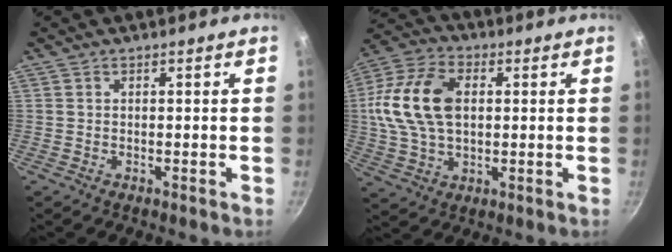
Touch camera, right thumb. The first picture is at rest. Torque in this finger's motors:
{"motor_torque": [2.12, 2.57, 0.80, -0.70, 0.39]}